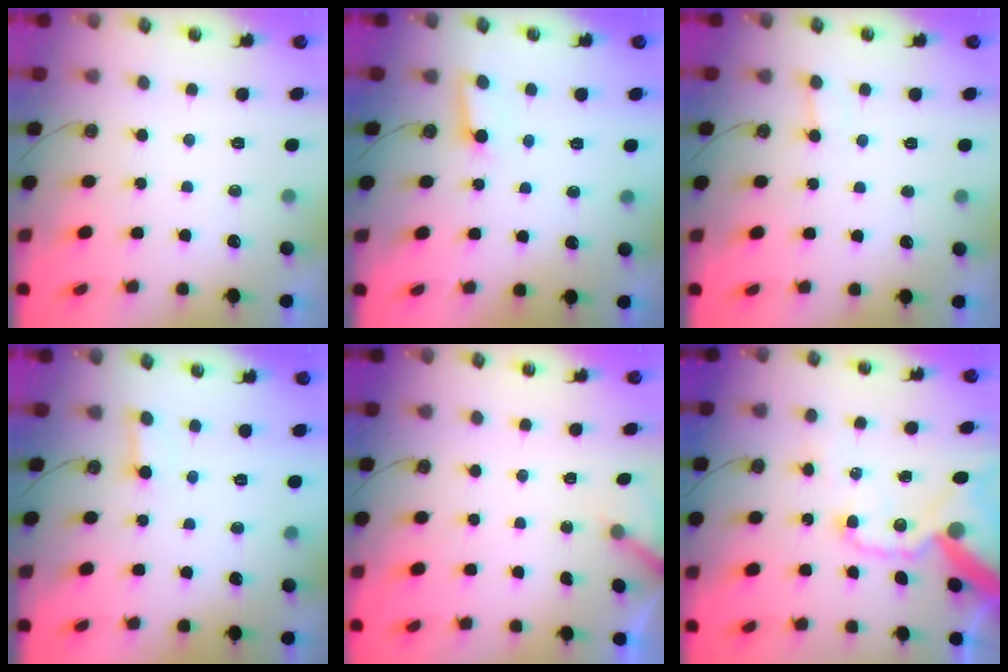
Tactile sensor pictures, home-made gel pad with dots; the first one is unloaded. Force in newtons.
{"total": 3.0, "press": 2.9, "slide": 0.3}
{"total": 3.3, "press": 3.3, "slide": 0.4}
{"total": 2.2, "press": 2.2, "slide": 0.1}
{"total": 2.3, "press": 2.3, "slide": 0.2}
{"total": 21.5, "press": 21.4, "slide": 2.9}